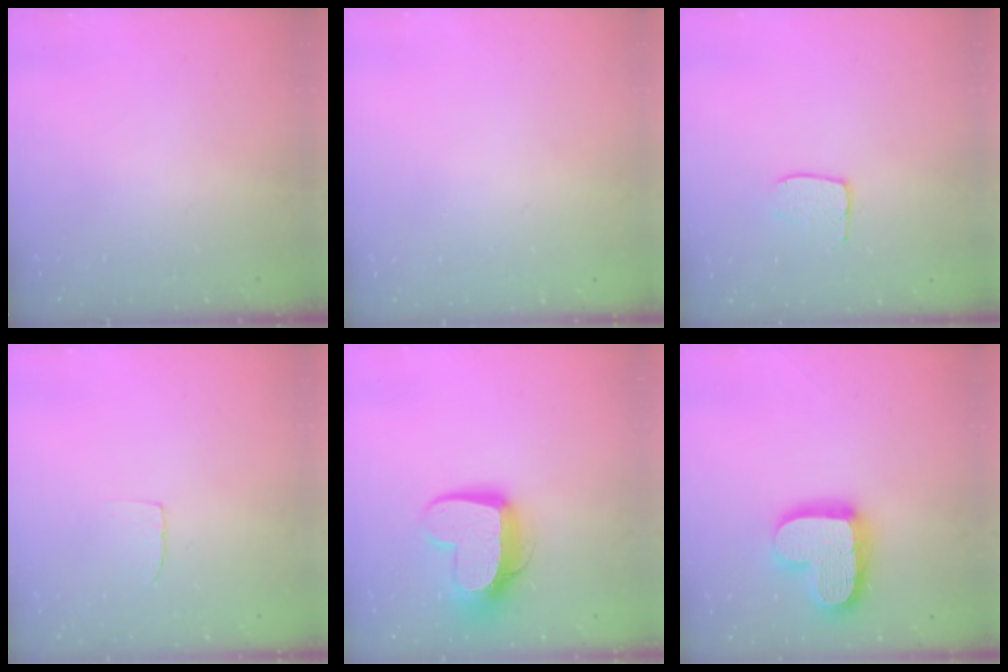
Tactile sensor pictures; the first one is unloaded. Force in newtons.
{"total": 0.7, "press": 0.6, "slide": 0.3}
{"total": 6.3, "press": 6.3, "slide": 0.4}
{"total": 2.4, "press": 2.4, "slide": 0.1}
{"total": 14.1, "press": 14.0, "slide": 1.2}
{"total": 17.1, "press": 17.0, "slide": 1.5}